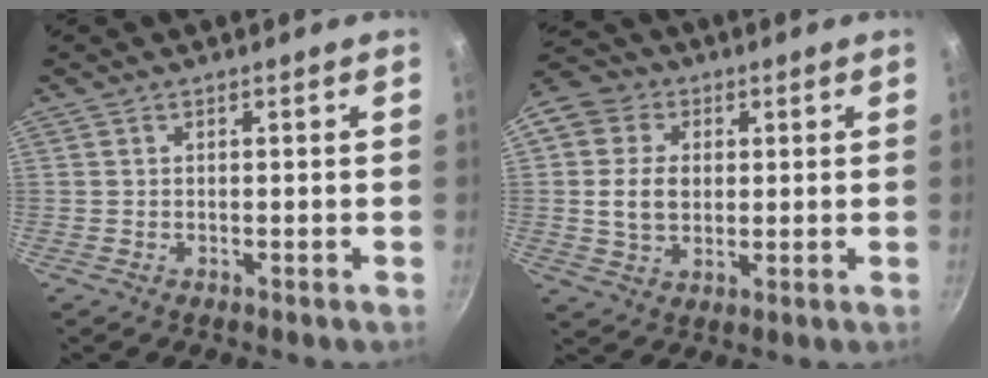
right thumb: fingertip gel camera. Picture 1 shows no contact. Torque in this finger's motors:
{"motor_torque": [-0.78, 0.93, 0.32, -0.32, 0.24]}